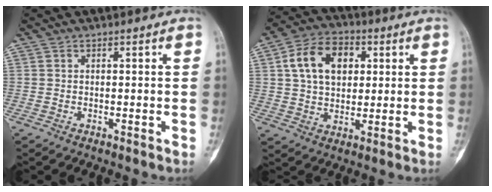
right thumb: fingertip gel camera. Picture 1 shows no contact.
{"total": 12.7, "force": [3.3, 8.8, 8.5], "torque": [-0.119, 0.005, 0.053]}